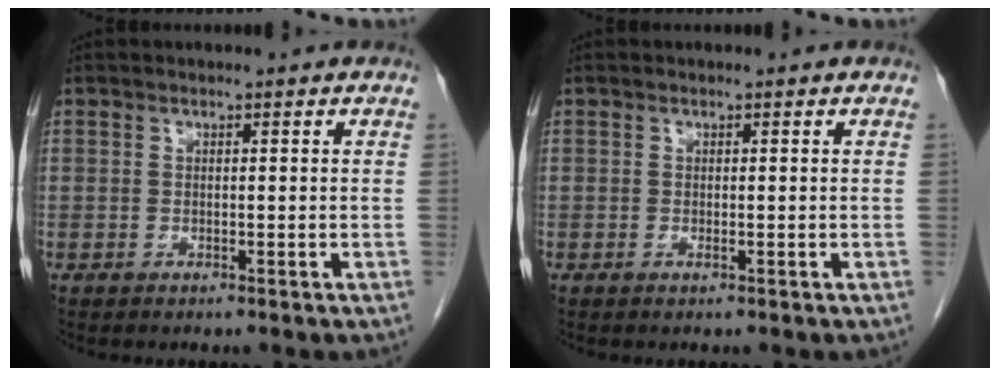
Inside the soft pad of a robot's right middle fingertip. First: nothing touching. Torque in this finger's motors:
{"motor_torque": [0.37, -0.10, 0.00, -0.01]}